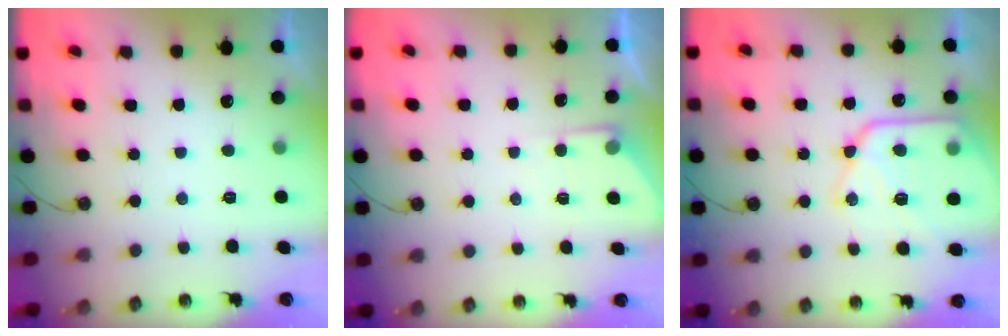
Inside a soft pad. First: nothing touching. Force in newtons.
{"total": 3.9, "press": 3.8, "slide": 0.6}
{"total": 16.1, "press": 16.0, "slide": 1.7}